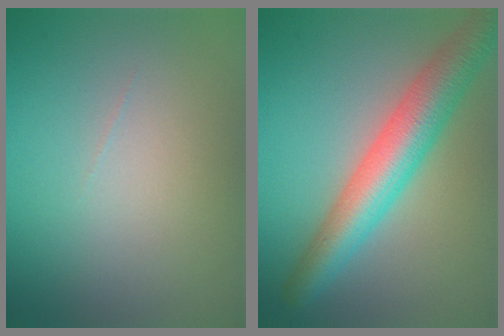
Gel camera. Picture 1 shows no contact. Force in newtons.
{"total": 6.6, "press": 6.6, "slide": 0.1}